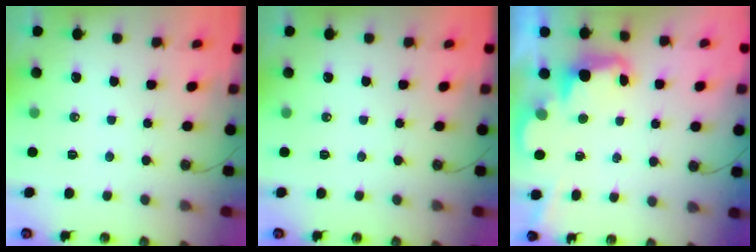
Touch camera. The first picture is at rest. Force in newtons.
{"total": 0.0}
{"total": 2.6, "press": 2.5, "slide": 0.6}